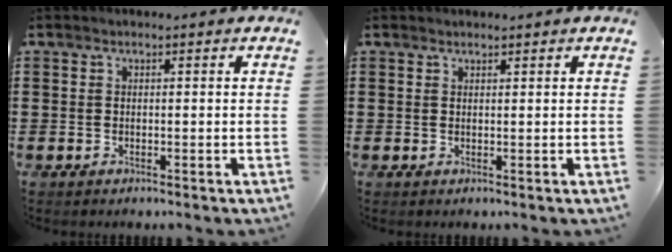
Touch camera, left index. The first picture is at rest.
{"total": 0.7, "force": [0.7, 0.2, 0.1], "torque": [-0.003, 0.000, 0.015]}